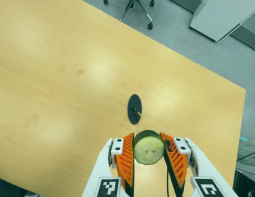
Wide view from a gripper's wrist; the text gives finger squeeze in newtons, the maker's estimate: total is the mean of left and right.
{"total": 11.2, "left": 10.0, "right": 12.4}